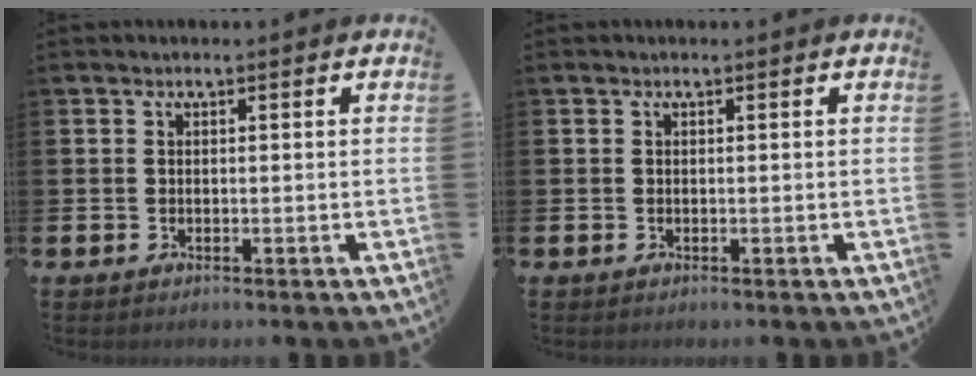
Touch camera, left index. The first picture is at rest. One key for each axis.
{"total": 0.0}